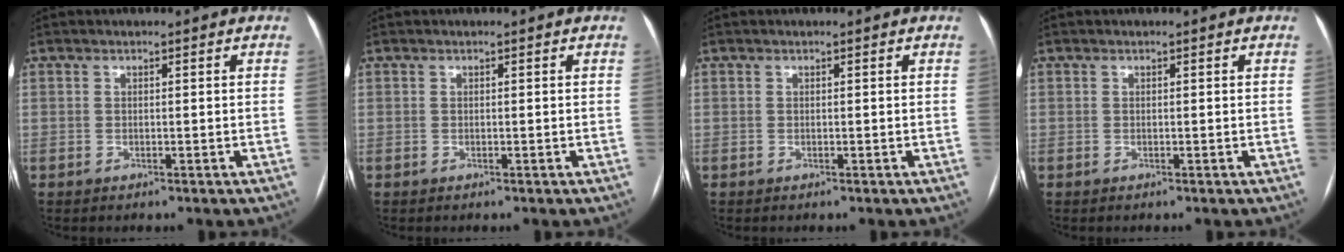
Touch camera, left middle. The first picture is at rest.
{"total": 0.0}
{"total": 0.0}
{"total": 0.0}